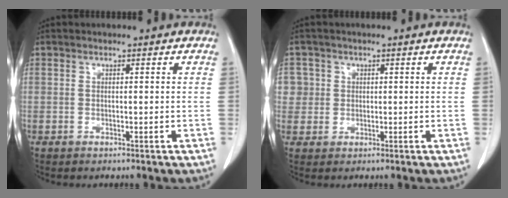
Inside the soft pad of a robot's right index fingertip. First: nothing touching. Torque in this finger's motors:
{"motor_torque": [0.07, 0.01, 0.00, 0.01]}